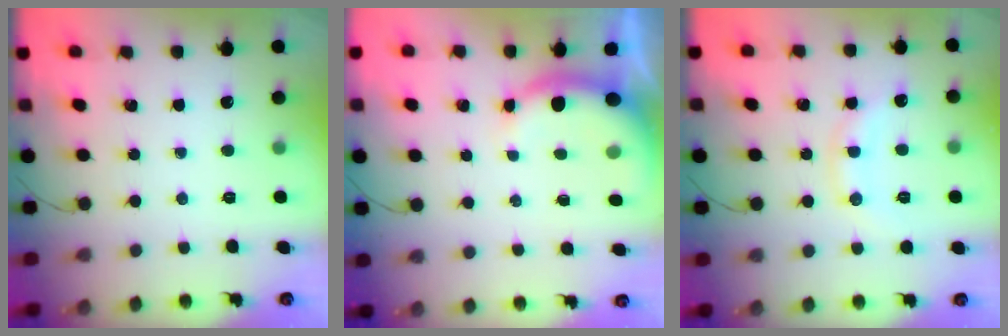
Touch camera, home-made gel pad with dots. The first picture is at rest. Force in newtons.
{"total": 4.2, "press": 4.1, "slide": 0.7}
{"total": 8.4, "press": 8.4, "slide": 0.3}